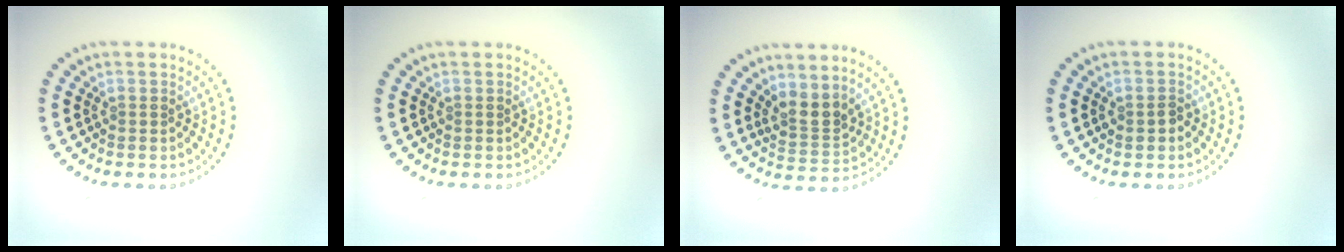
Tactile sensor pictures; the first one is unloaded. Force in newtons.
{"total": 0.0}
{"total": 2.6, "press": 2.0, "slide": 1.6}
{"total": 1.1, "press": 1.1, "slide": 0.1}